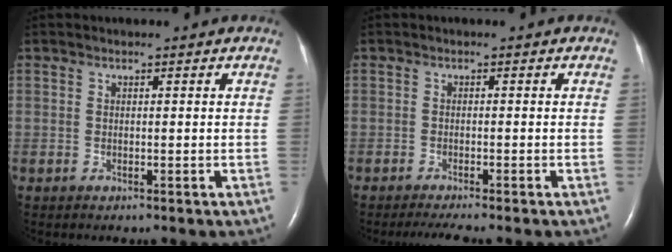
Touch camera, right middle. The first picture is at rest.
{"total": 3.3, "force": [-2.8, -0.4, 1.8], "torque": [-0.032, -0.009, -0.045]}